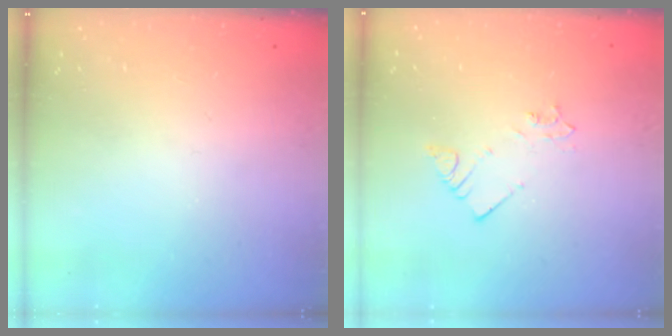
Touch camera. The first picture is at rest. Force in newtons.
{"total": 2.7, "press": 2.7, "slide": 0.3}